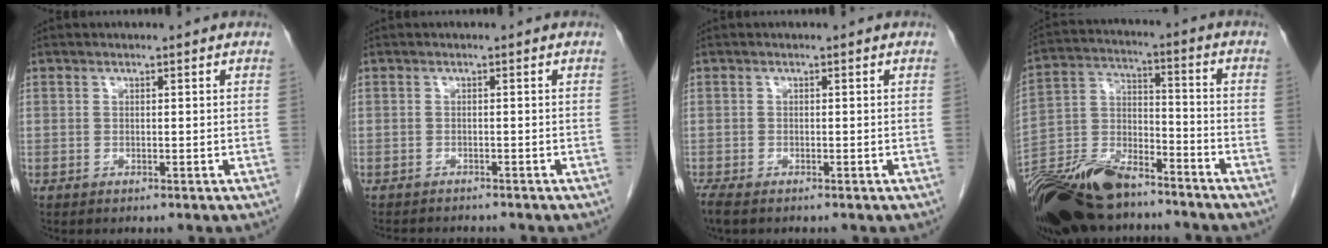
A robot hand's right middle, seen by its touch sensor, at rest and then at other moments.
{"total": 4.6, "force": [-4.3, 0.9, 1.3], "torque": [-0.014, -0.007, -0.061]}
{"total": 2.5, "force": [-1.9, 0.7, 1.4], "torque": [-0.032, -0.010, -0.034]}
{"total": 19.5, "force": [-15.5, 6.5, 10.0], "torque": [-0.235, -0.016, -0.288]}